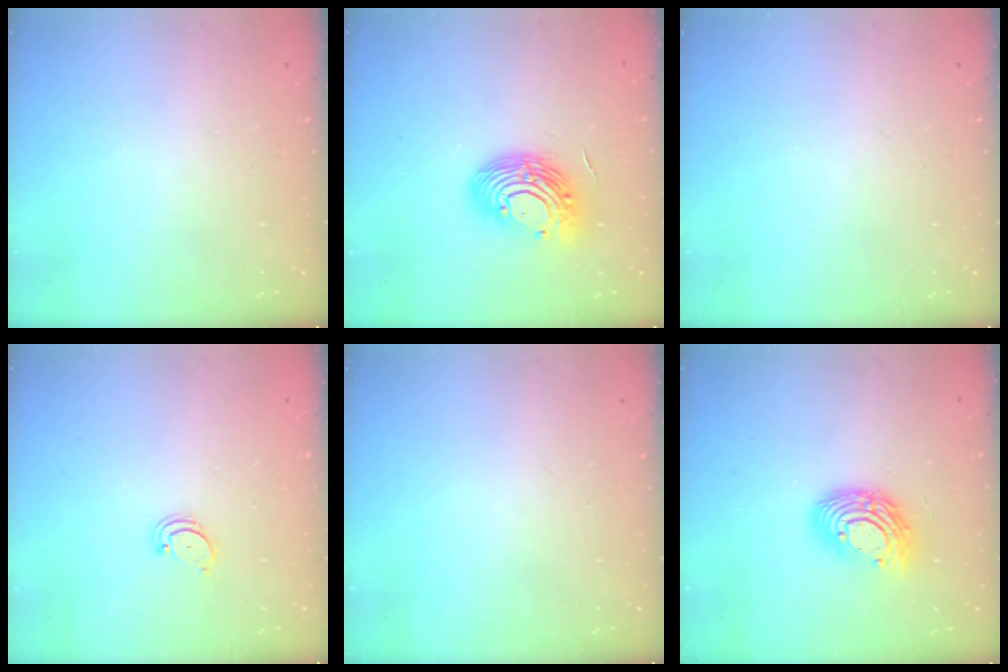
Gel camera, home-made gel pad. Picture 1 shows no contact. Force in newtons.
{"total": 12.8, "press": 12.6, "slide": 2.2}
{"total": 0.0}
{"total": 2.4, "press": 2.3, "slide": 0.5}
{"total": 0.0}
{"total": 12.4, "press": 12.4, "slide": 1.0}